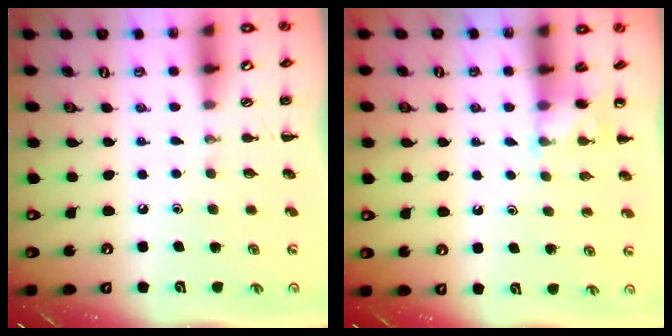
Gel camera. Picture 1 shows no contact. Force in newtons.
{"total": 4.6, "press": 4.4, "slide": 1.4}